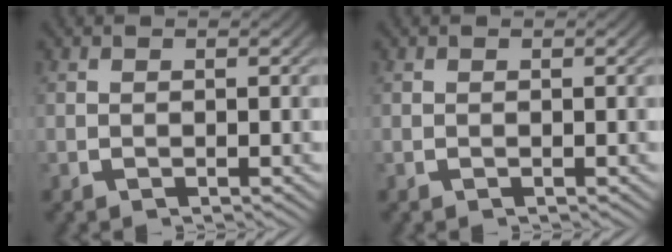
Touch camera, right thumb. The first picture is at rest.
{"total": 0.0}